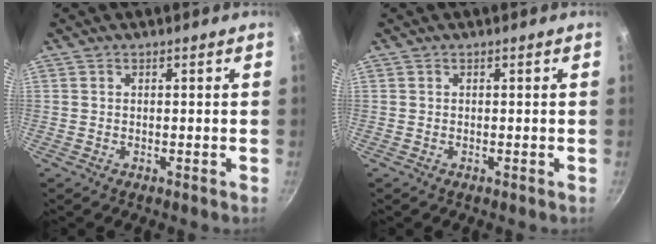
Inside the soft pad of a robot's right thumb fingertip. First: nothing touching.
{"total": 0.0}